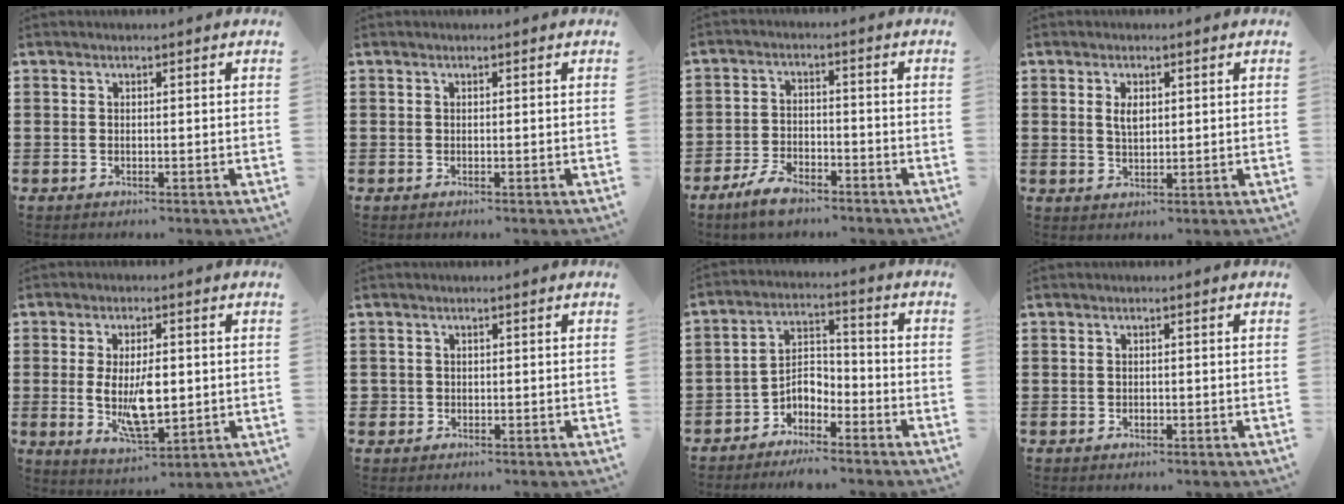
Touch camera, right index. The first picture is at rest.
{"total": 0.0}
{"total": 4.8, "force": [-3.8, 1.9, 2.4], "torque": [-0.052, 0.012, -0.074]}
{"total": 2.8, "force": [0.9, 1.4, 2.2], "torque": [-0.047, 0.007, 0.015]}
{"total": 8.4, "force": [-0.2, 3.7, 7.6], "torque": [-0.140, -0.006, -0.009]}
{"total": 1.1, "force": [-0.3, 1.0, 0.2], "torque": [-0.006, 0.003, -0.008]}
{"total": 5.0, "force": [-3.6, 2.6, 2.4], "torque": [-0.050, 0.014, -0.074]}
{"total": 0.5, "force": [-0.2, 0.3, 0.4], "torque": [-0.008, -0.001, -0.005]}